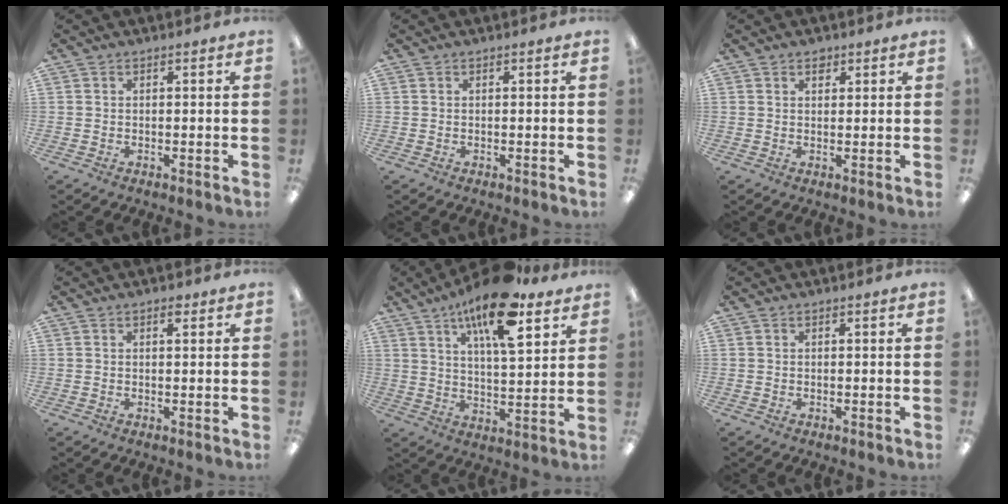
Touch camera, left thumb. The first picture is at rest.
{"total": 0.0}
{"total": 2.0, "force": [1.4, 1.1, 0.9], "torque": [-0.002, -0.006, 0.022]}
{"total": 1.5, "force": [1.0, 0.7, 1.0], "torque": [-0.005, -0.006, 0.014]}
{"total": 16.7, "force": [10.6, 5.8, 11.5], "torque": [-0.181, -0.050, 0.172]}
{"total": 0.0}